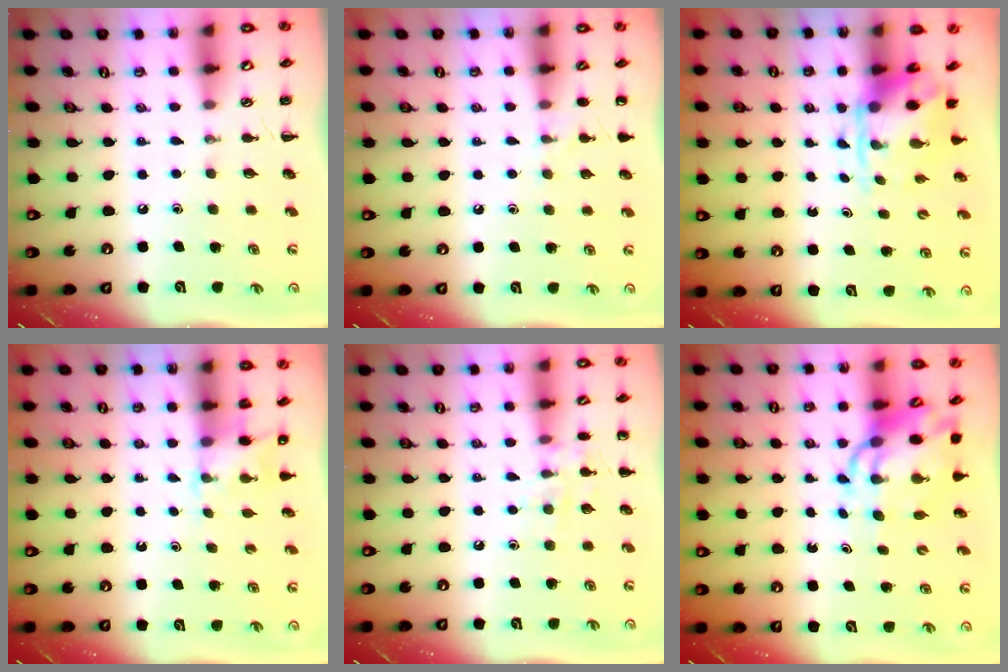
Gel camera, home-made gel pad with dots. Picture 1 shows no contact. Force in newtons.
{"total": 5.6, "press": 5.2, "slide": 1.9}
{"total": 3.6, "press": 3.5, "slide": 1.0}
{"total": 4.0, "press": 3.8, "slide": 1.2}
{"total": 7.6, "press": 7.4, "slide": 1.7}
{"total": 10.5, "press": 10.1, "slide": 2.8}